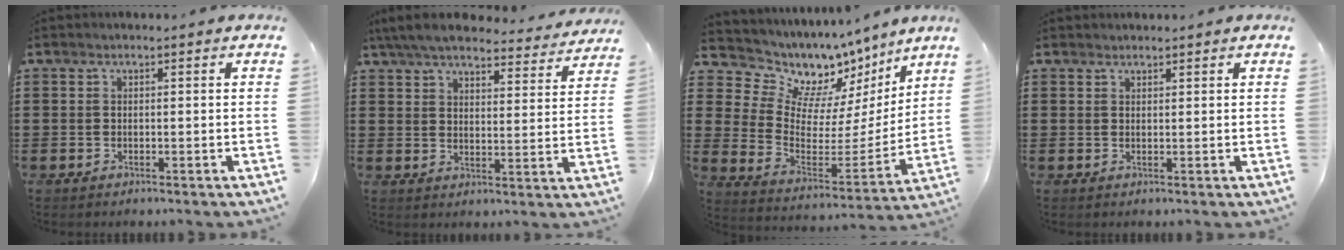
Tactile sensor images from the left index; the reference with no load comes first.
{"total": 6.5, "force": [6.0, 0.7, 2.2], "torque": [-0.066, -0.028, 0.107]}
{"total": 7.7, "force": [5.5, 4.9, 2.2], "torque": [-0.078, -0.047, 0.097]}
{"total": 1.2, "force": [1.2, 0.3, 0.0], "torque": [-0.002, 0.000, 0.023]}